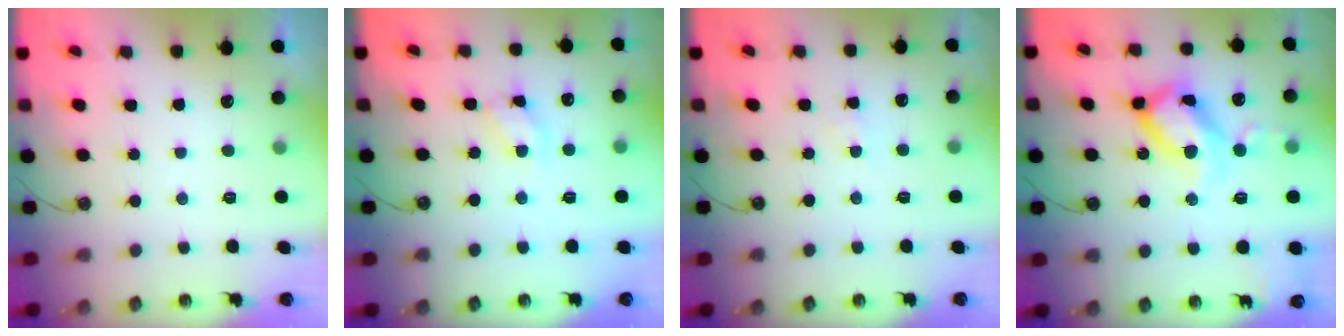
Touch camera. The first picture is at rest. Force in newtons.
{"total": 6.4, "press": 6.4, "slide": 0.5}
{"total": 2.3, "press": 2.3, "slide": 0.4}
{"total": 20.3, "press": 20.2, "slide": 1.8}